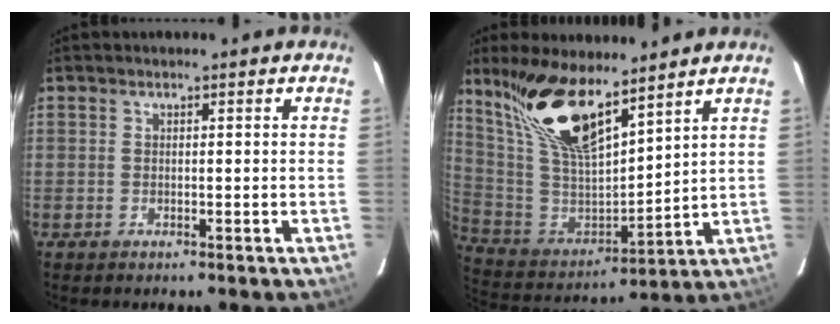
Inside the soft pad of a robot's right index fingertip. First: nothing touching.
{"total": 17.7, "force": [12.6, 5.4, 11.2], "torque": [-0.219, 0.005, 0.261]}